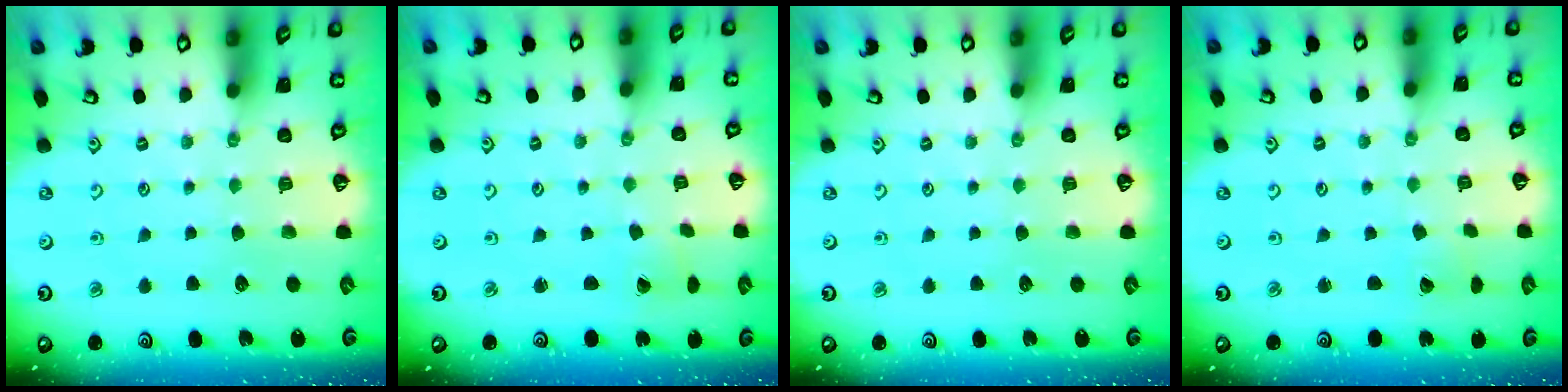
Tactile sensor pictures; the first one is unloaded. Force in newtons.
{"total": 0.7, "press": 0.7, "slide": 0.1}
{"total": 0.0}
{"total": 1.5, "press": 1.5, "slide": 0.2}